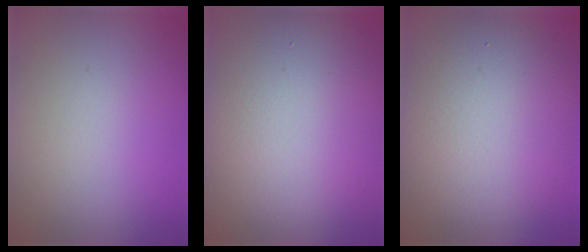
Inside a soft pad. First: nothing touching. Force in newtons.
{"total": 16.8, "press": 16.8, "slide": 0.7}
{"total": 10.6, "press": 10.6, "slide": 0.3}